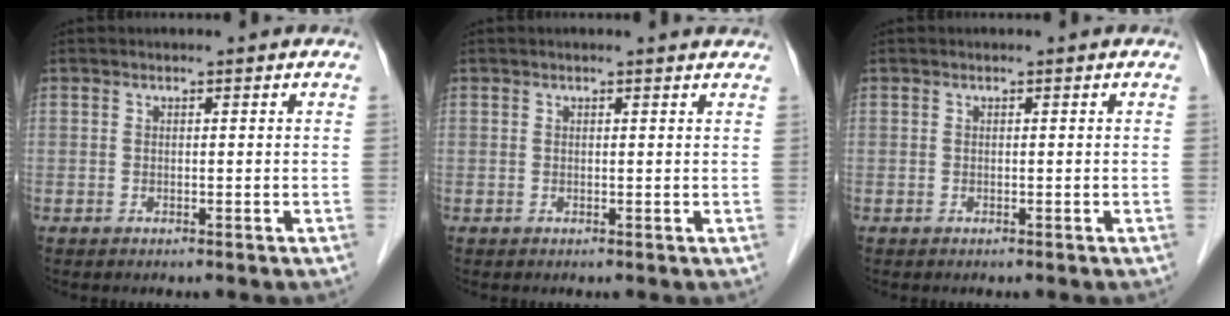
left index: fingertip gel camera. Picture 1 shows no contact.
{"total": 3.0, "force": [2.9, 0.1, 0.8], "torque": [-0.012, 0.006, 0.022]}
{"total": 0.0}